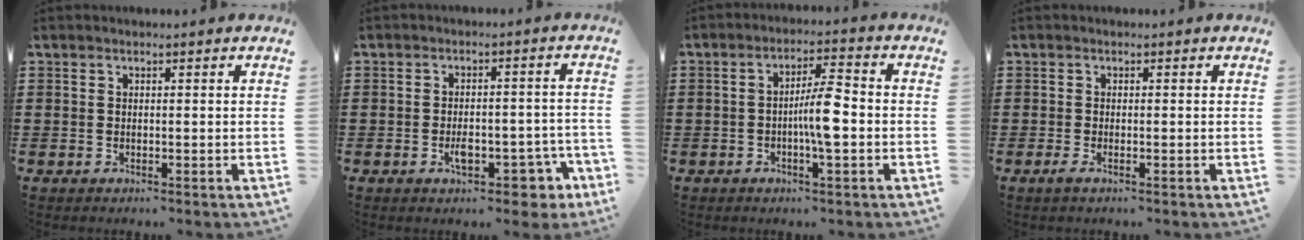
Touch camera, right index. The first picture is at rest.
{"total": 5.3, "force": [-2.4, 2.4, 4.0], "torque": [-0.058, 0.005, -0.041]}
{"total": 6.3, "force": [-1.1, 1.1, 6.1], "torque": [-0.115, 0.001, -0.025]}
{"total": 0.9, "force": [-0.3, 0.1, 0.8], "torque": [-0.021, -0.008, -0.009]}